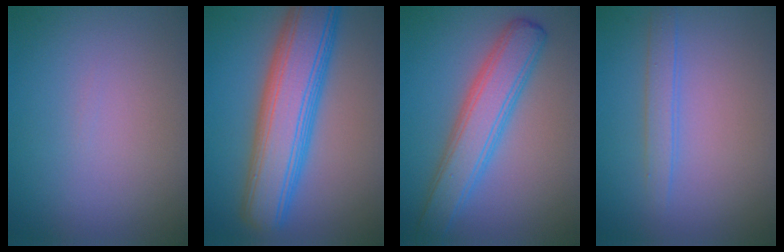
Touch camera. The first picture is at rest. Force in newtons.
{"total": 9.2, "press": 9.2, "slide": 0.3}
{"total": 5.5, "press": 5.5, "slide": 0.1}
{"total": 1.7, "press": 1.7, "slide": 0.1}